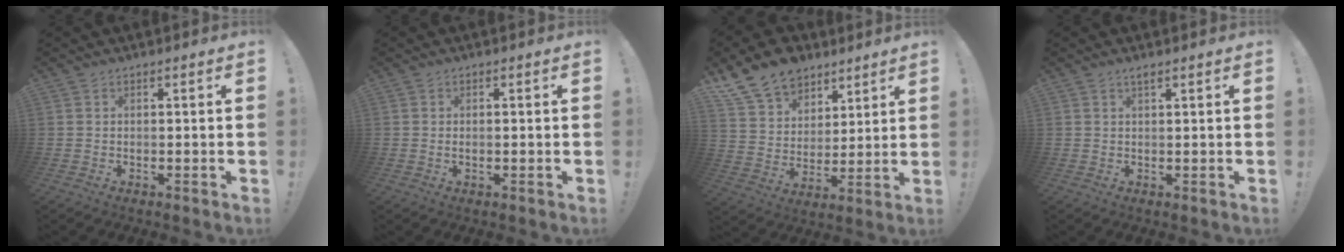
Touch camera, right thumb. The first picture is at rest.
{"total": 0.7, "force": [-0.2, 0.1, 0.7], "torque": [-0.012, 0.000, -0.003]}
{"total": 15.0, "force": [10.7, 9.6, 4.5], "torque": [-0.084, -0.071, 0.206]}
{"total": 1.2, "force": [0.9, 0.0, 0.8], "torque": [-0.025, 0.005, 0.017]}